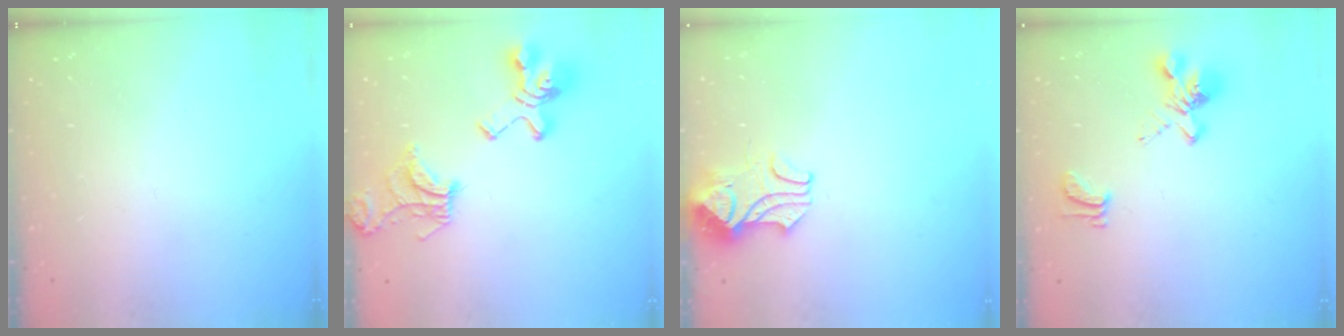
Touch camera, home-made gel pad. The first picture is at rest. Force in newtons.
{"total": 13.8, "press": 13.6, "slide": 2.0}
{"total": 2.4, "press": 2.2, "slide": 0.9}
{"total": 4.2, "press": 4.0, "slide": 1.3}